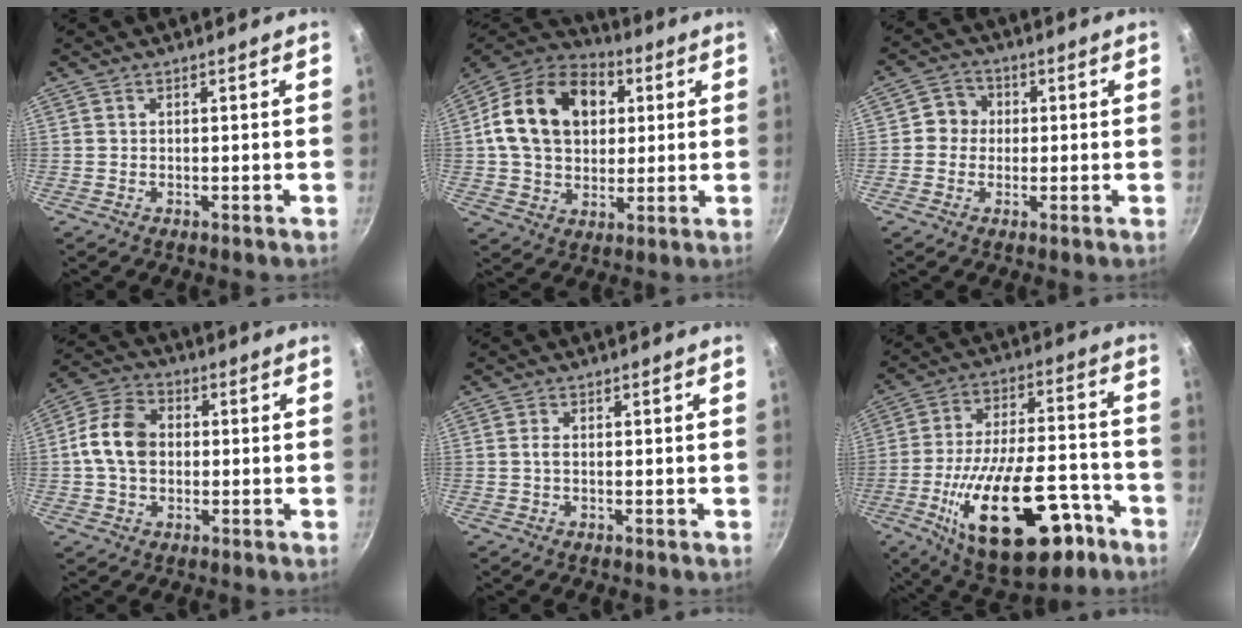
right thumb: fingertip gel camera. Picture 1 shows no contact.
{"total": 20.6, "force": [4.5, 15.1, 13.3], "torque": [-0.207, 0.017, 0.066]}
{"total": 4.9, "force": [0.1, 4.6, 1.5], "torque": [0.007, 0.010, -0.011]}
{"total": 10.6, "force": [0.2, 7.8, 7.2], "torque": [-0.116, 0.022, -0.010]}
{"total": 1.0, "force": [-0.1, 0.4, 0.9], "torque": [-0.021, 0.003, -0.004]}
{"total": 26.6, "force": [-11.5, 12.6, 20.5], "torque": [-0.306, 0.054, -0.162]}